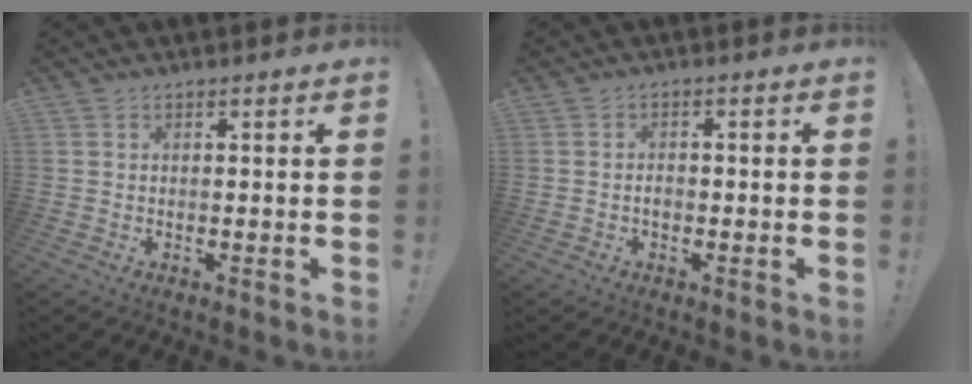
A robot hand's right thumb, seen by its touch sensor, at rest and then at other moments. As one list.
[{"total": 1.6, "force": [-0.8, 1.0, 0.9], "torque": [-0.018, 0.003, -0.014]}]